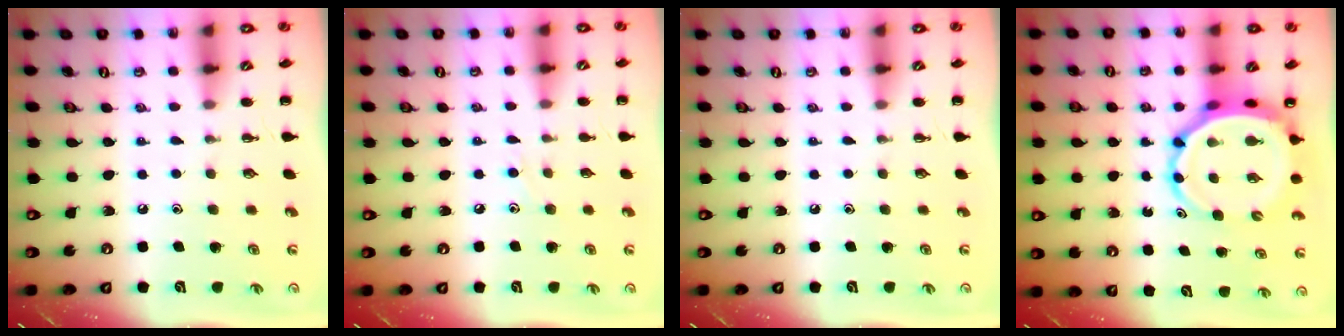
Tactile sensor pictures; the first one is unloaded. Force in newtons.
{"total": 5.6, "press": 5.3, "slide": 1.9}
{"total": 0.0}
{"total": 8.0, "press": 7.6, "slide": 2.7}